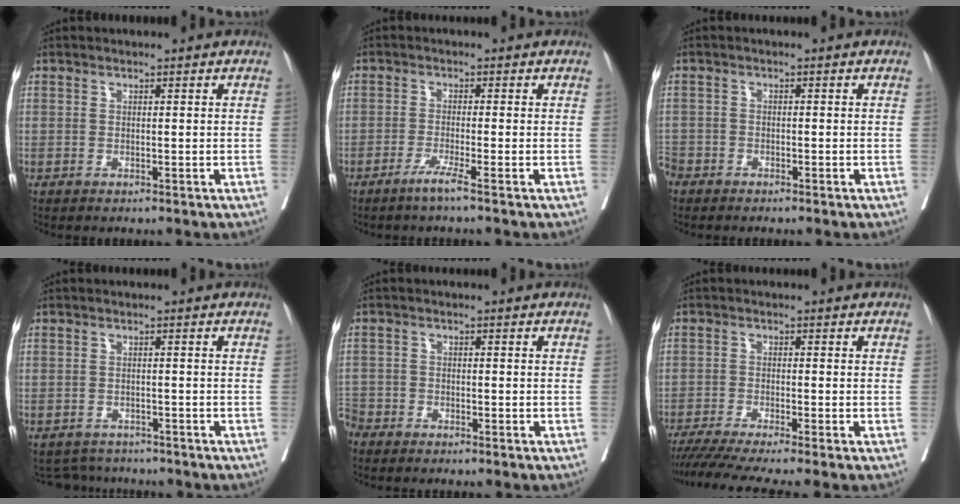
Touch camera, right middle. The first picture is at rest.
{"total": 2.8, "force": [-1.9, -0.8, 1.9], "torque": [-0.038, -0.006, -0.041]}
{"total": 3.2, "force": [-2.7, 1.4, 0.9], "torque": [-0.018, -0.003, -0.056]}
{"total": 3.8, "force": [-3.6, 1.1, -0.6], "torque": [0.009, 0.004, -0.054]}
{"total": 3.4, "force": [-3.2, 1.0, 0.5], "torque": [-0.006, -0.006, -0.067]}
{"total": 9.4, "force": [-7.7, -0.6, 5.4], "torque": [-0.078, -0.018, -0.124]}